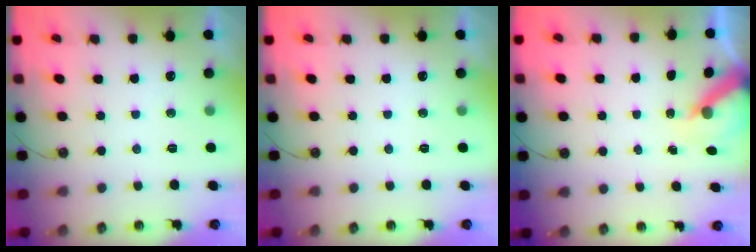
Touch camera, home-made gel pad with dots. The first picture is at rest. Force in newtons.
{"total": 0.0}
{"total": 6.0, "press": 5.9, "slide": 0.7}